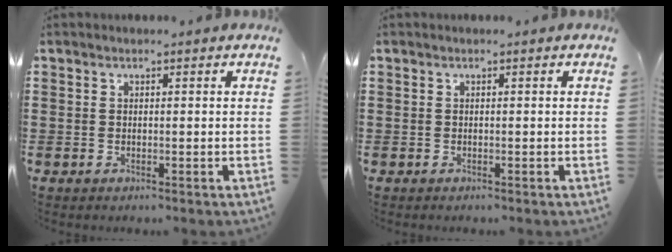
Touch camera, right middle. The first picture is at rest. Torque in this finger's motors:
{"motor_torque": [-0.72, 0.58, 0.06, 0.01]}